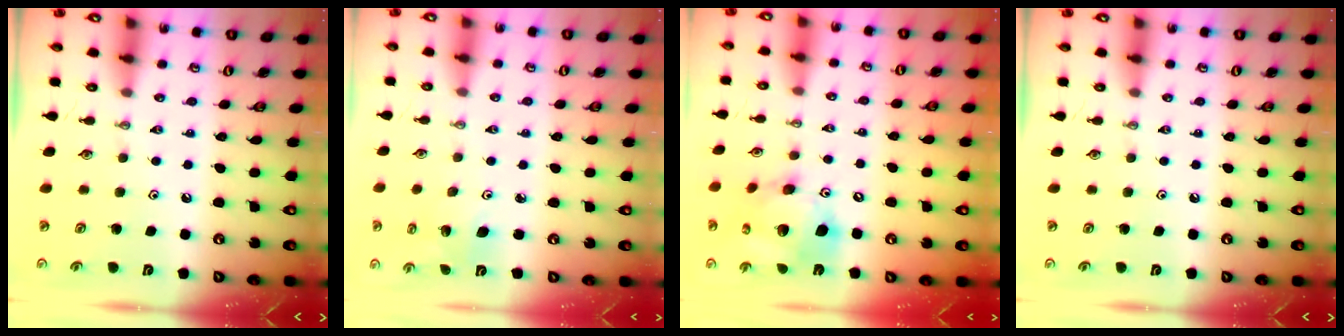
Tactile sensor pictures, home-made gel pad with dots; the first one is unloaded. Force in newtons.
{"total": 3.1, "press": 2.1, "slide": 2.3}
{"total": 16.6, "press": 16.4, "slide": 2.6}
{"total": 0.0}